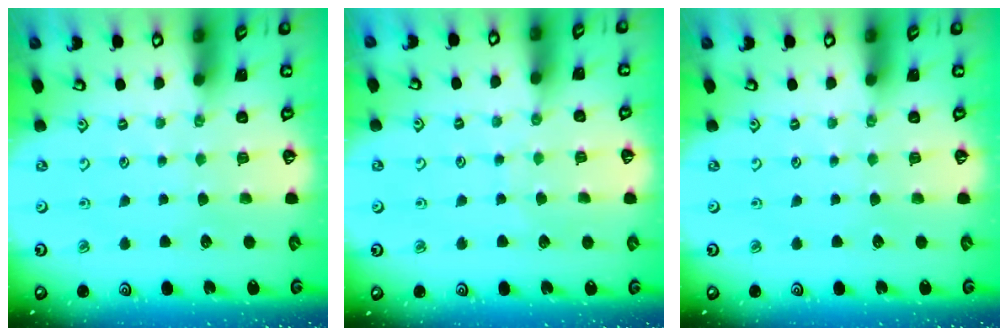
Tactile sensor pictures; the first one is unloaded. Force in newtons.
{"total": 4.4, "press": 4.3, "slide": 0.4}
{"total": 0.0}